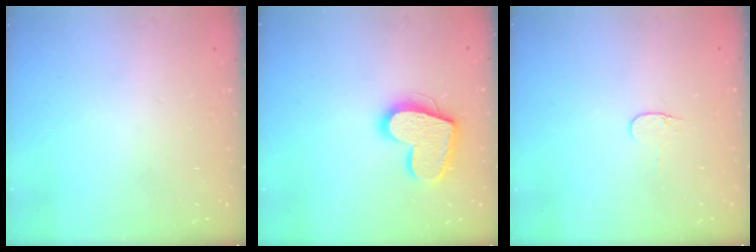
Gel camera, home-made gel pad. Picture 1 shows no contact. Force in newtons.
{"total": 15.8, "press": 15.7, "slide": 1.4}
{"total": 3.4, "press": 3.3, "slide": 0.4}